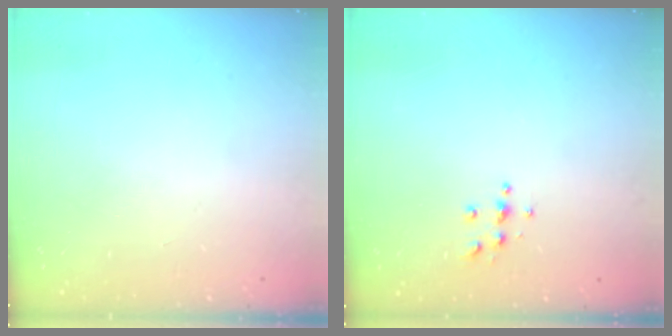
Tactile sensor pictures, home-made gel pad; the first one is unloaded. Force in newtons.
{"total": 4.9, "press": 4.9, "slide": 0.5}